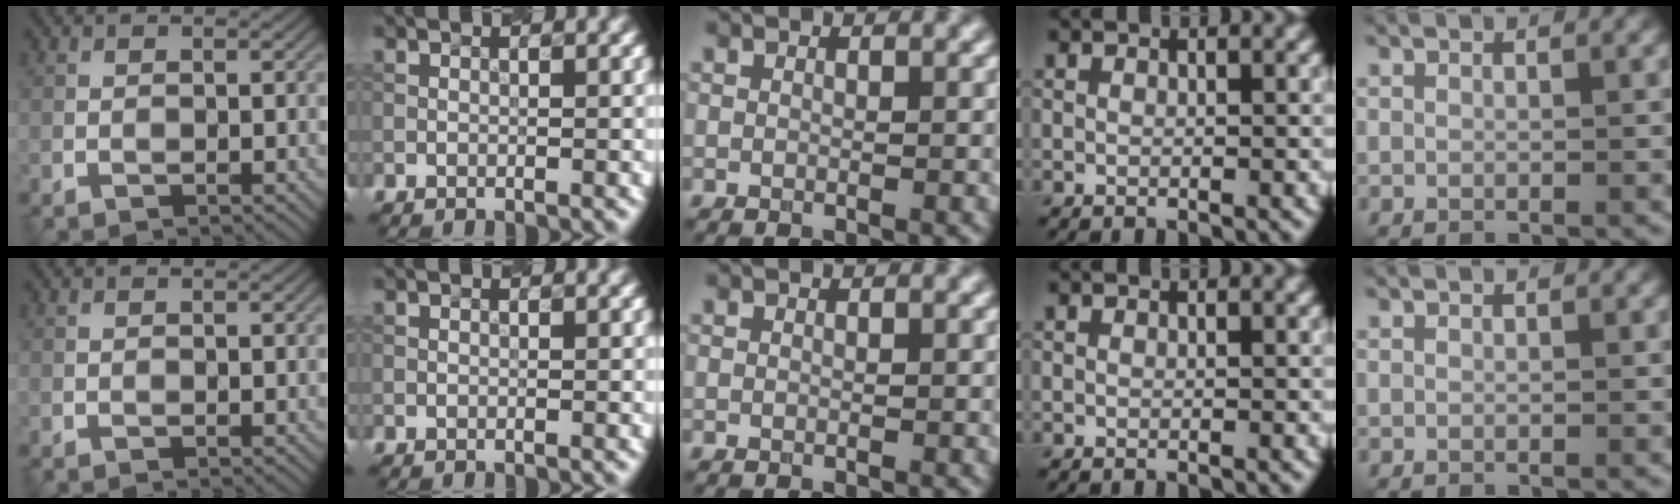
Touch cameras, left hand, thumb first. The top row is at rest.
{}